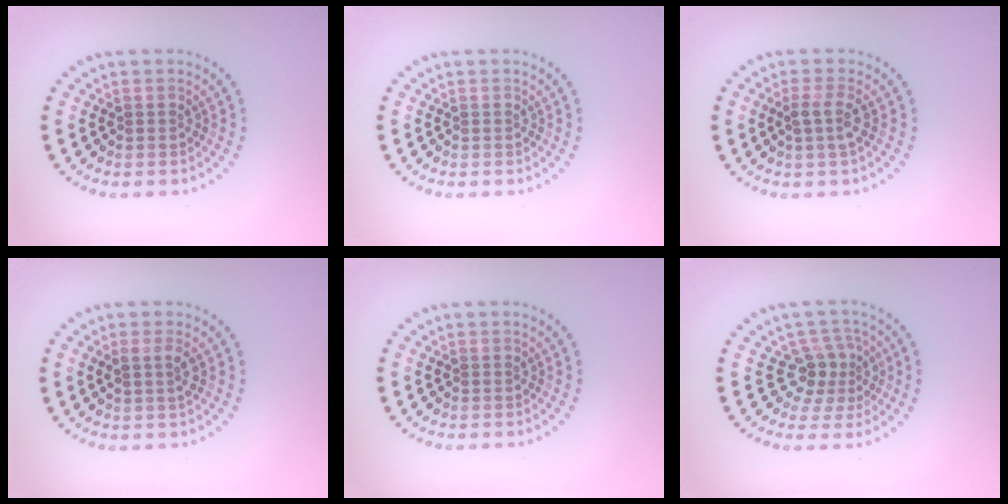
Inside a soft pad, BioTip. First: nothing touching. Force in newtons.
{"total": 0.0}
{"total": 1.7, "press": 1.3, "slide": 1.1}
{"total": 1.4, "press": 1.2, "slide": 0.6}
{"total": 0.0}
{"total": 3.0, "press": 2.4, "slide": 1.9}